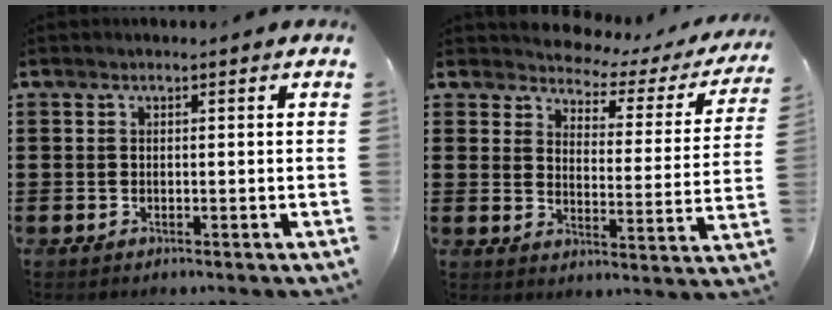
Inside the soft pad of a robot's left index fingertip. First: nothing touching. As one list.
[{"total": 2.9, "force": [2.7, 1.1, 0.2], "torque": [-0.017, -0.026, 0.037]}]